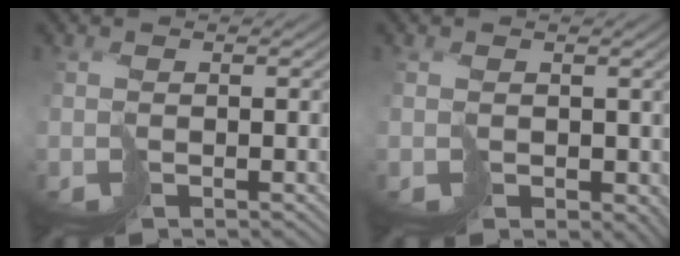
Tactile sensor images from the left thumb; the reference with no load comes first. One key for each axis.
{"total": 2.3, "fx": 0.4, "fy": 2.1, "fz": 0.8, "tx": -0.015, "ty": -0.011, "tz": 0.014}